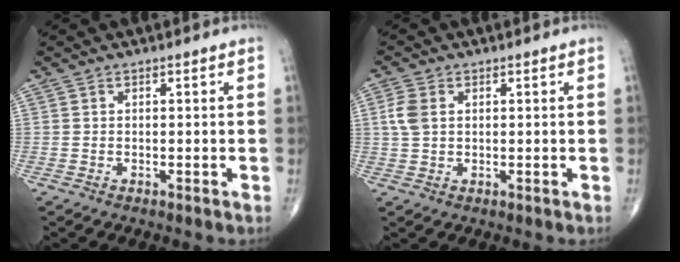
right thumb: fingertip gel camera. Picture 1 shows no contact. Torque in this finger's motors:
{"motor_torque": [-0.31, 0.36, 0.10, -0.01, 0.00]}